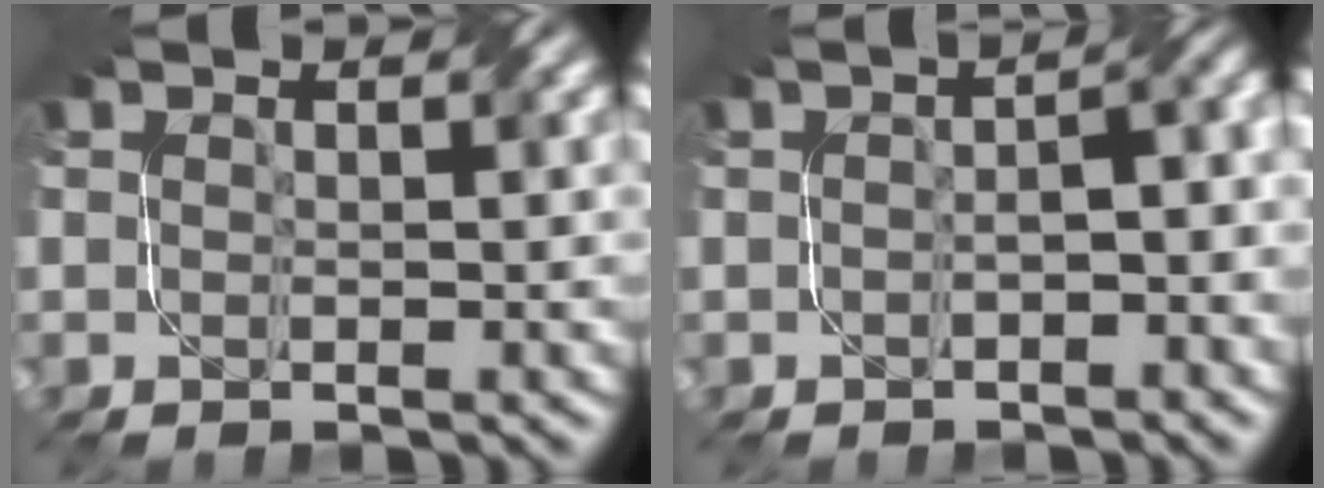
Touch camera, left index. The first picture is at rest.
{"total": 4.1, "force": [-0.8, 1.6, 3.7], "torque": [-0.040, 0.010, -0.010]}